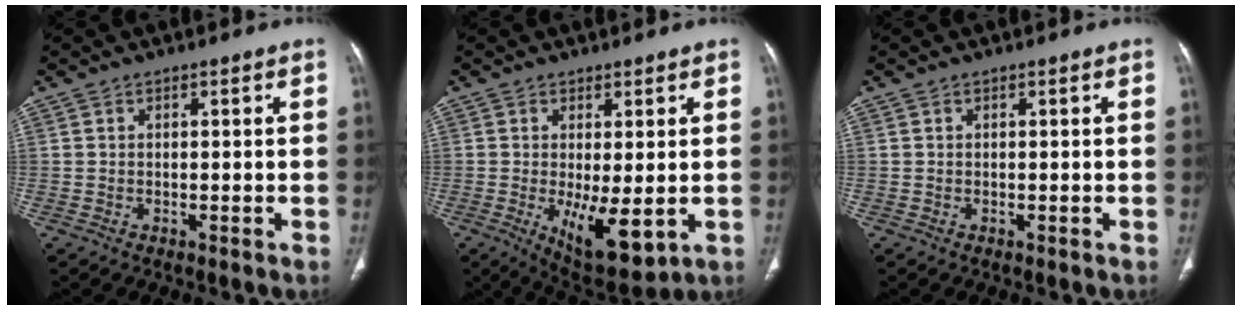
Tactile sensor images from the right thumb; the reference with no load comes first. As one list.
[{"total": 9.8, "force": [-1.8, 3.6, 8.9], "torque": [-0.136, -0.029, -0.013]}, {"total": 0.0}]